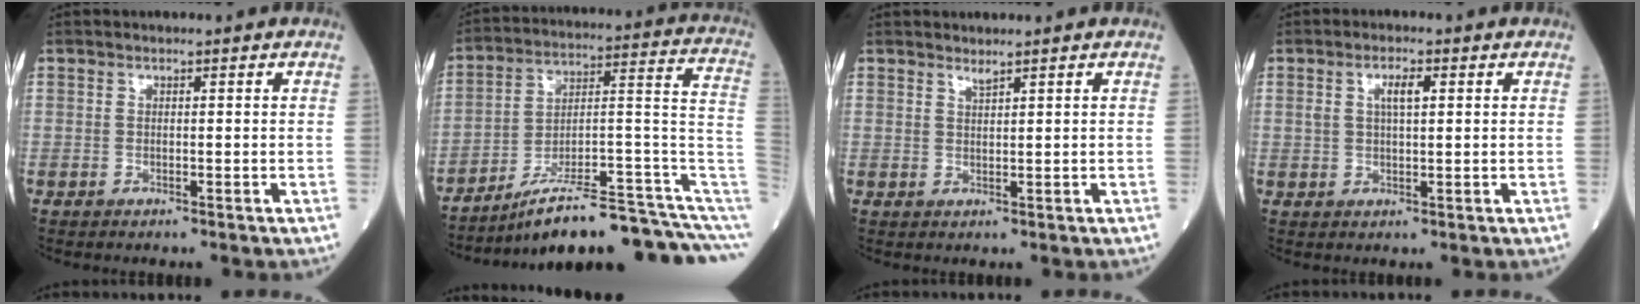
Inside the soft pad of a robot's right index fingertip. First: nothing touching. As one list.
[{"total": 20.5, "force": [-15.9, 0.8, 12.9], "torque": [-0.114, 0.051, -0.241]}, {"total": 1.0, "force": [0.9, -0.2, 0.3], "torque": [-0.009, -0.008, 0.018]}, {"total": 3.4, "force": [1.1, 1.0, 3.0], "torque": [-0.058, 0.005, 0.021]}]